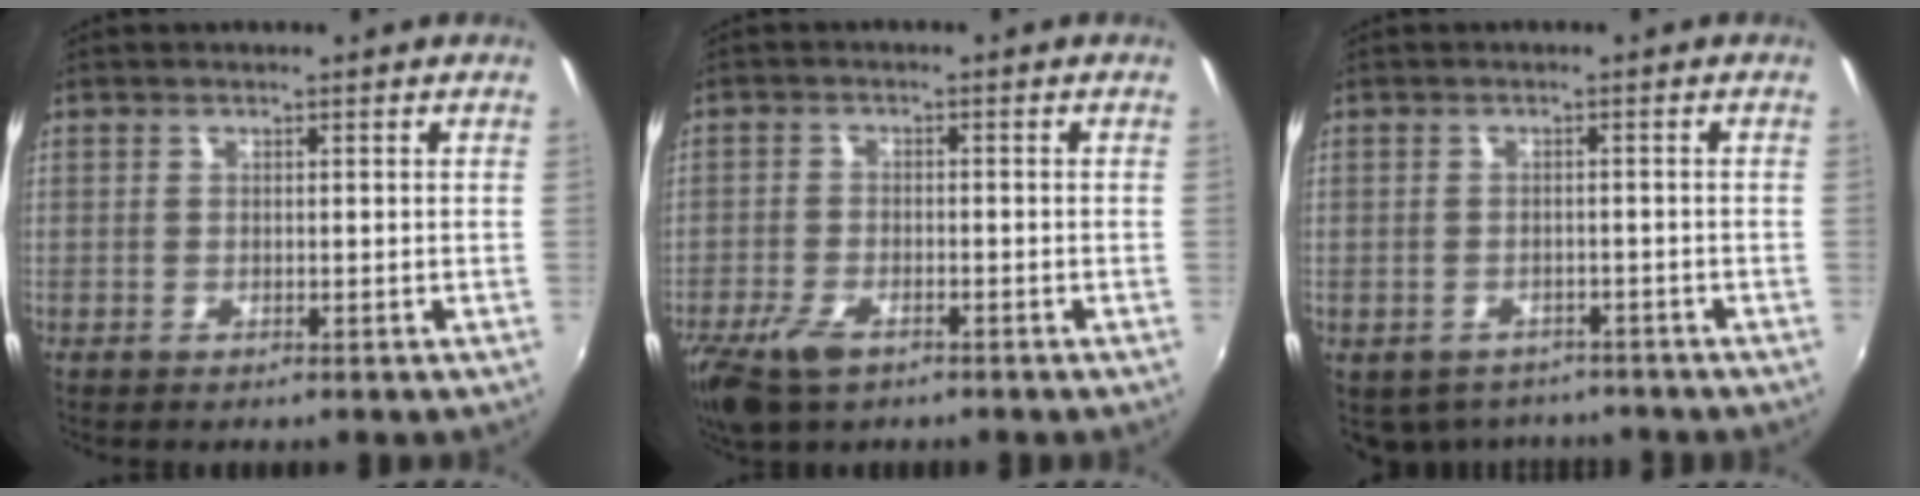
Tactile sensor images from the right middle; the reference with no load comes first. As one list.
[{"total": 7.8, "force": [-5.0, 3.6, 4.8], "torque": [-0.126, -0.022, -0.095]}, {"total": 7.2, "force": [-5.6, 3.9, 2.3], "torque": [-0.055, -0.015, -0.071]}]